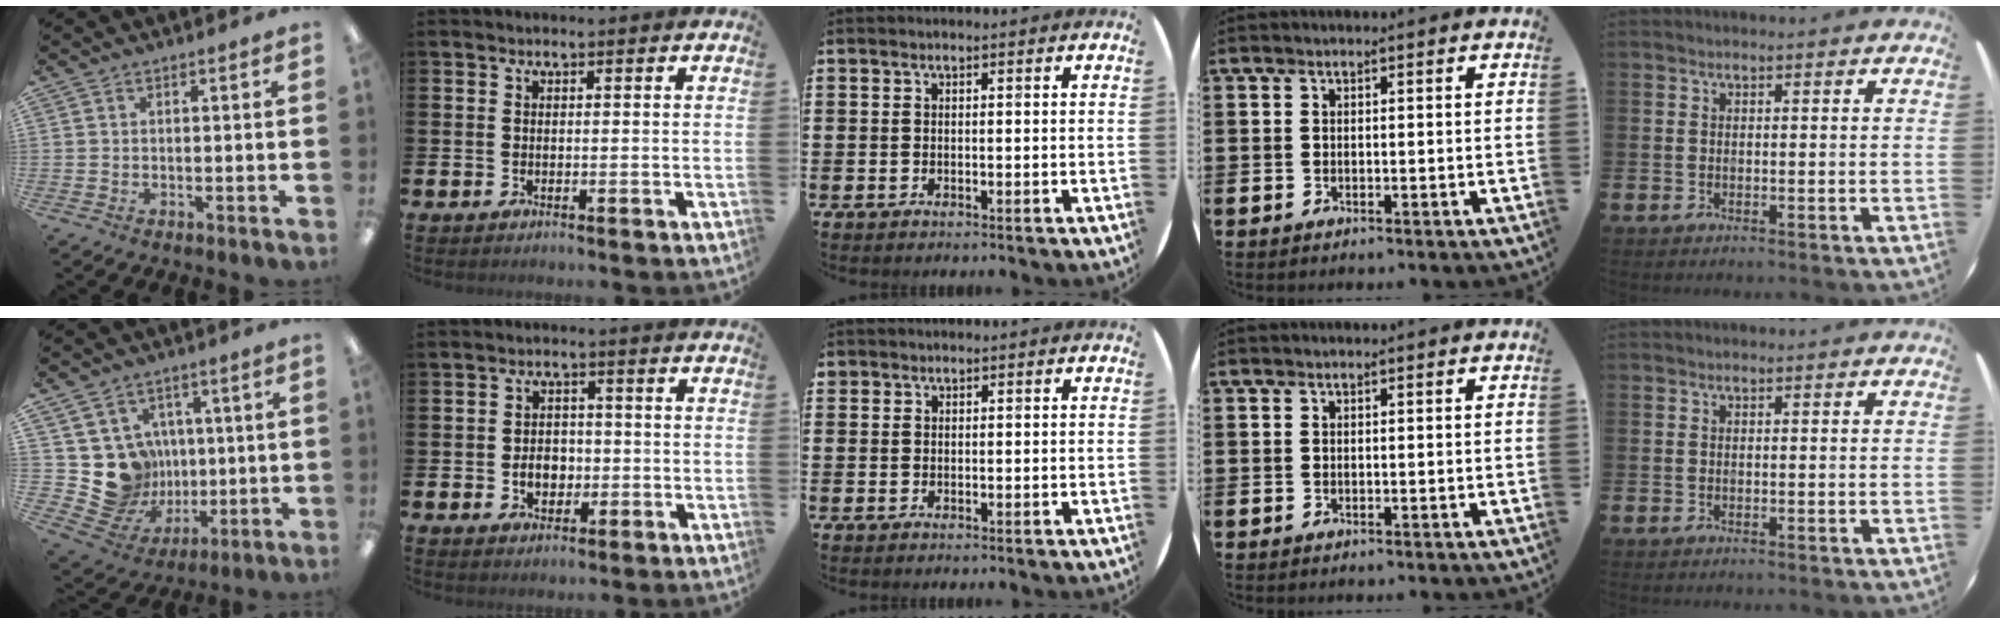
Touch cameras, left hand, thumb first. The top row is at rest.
{"thumb": {"total": 12.9, "force": [1.3, 12.5, 2.9], "torque": [-0.063, -0.019, 0.045]}, "index": {"total": 3.7, "force": [-0.8, 2.9, 2.2], "torque": [-0.029, -0.002, -0.021]}, "middle": {"total": 0.5, "force": [0.4, 0.2, -0.1], "torque": [0.002, 0.004, 0.008]}}